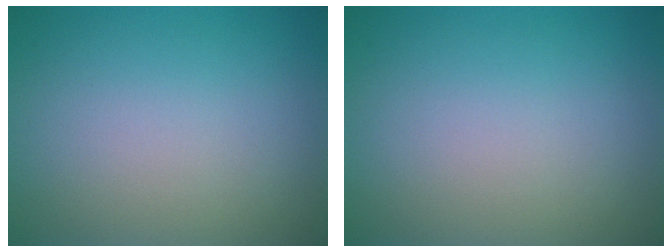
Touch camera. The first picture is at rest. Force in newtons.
{"total": 0.0}